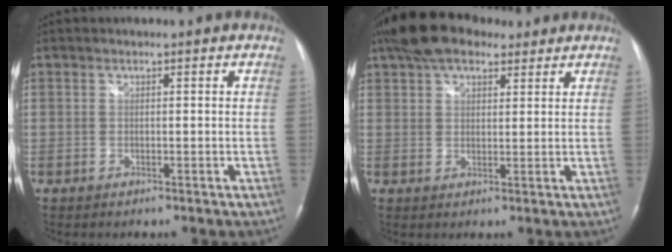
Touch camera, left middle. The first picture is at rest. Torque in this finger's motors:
{"motor_torque": [1.13, -1.01, 0.10, 0.07]}